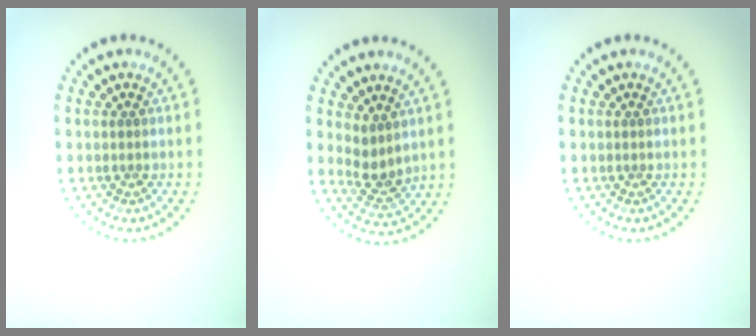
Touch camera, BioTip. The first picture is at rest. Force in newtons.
{"total": 2.5, "press": 2.0, "slide": 1.4}
{"total": 0.0}